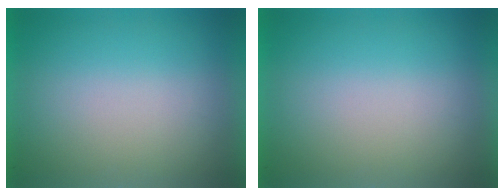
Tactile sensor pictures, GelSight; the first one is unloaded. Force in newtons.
{"total": 0.0}